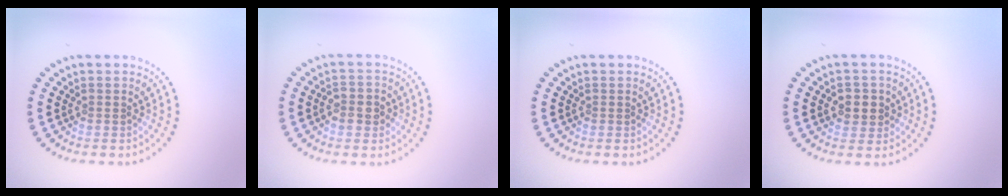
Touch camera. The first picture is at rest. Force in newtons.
{"total": 2.1, "press": 2.0, "slide": 0.4}
{"total": 0.0}
{"total": 2.3, "press": 2.2, "slide": 0.6}